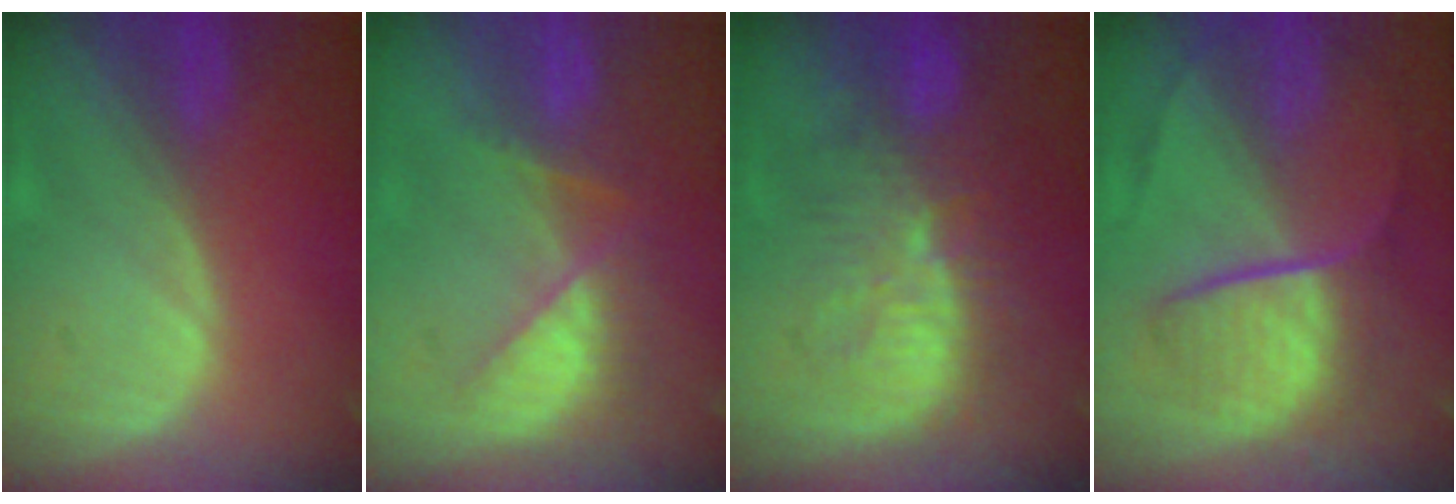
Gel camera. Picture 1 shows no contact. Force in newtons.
{"total": 8.0, "press": 6.9, "slide": 4.1}
{"total": 10.1, "press": 9.5, "slide": 3.4}
{"total": 9.2, "press": 7.6, "slide": 5.1}